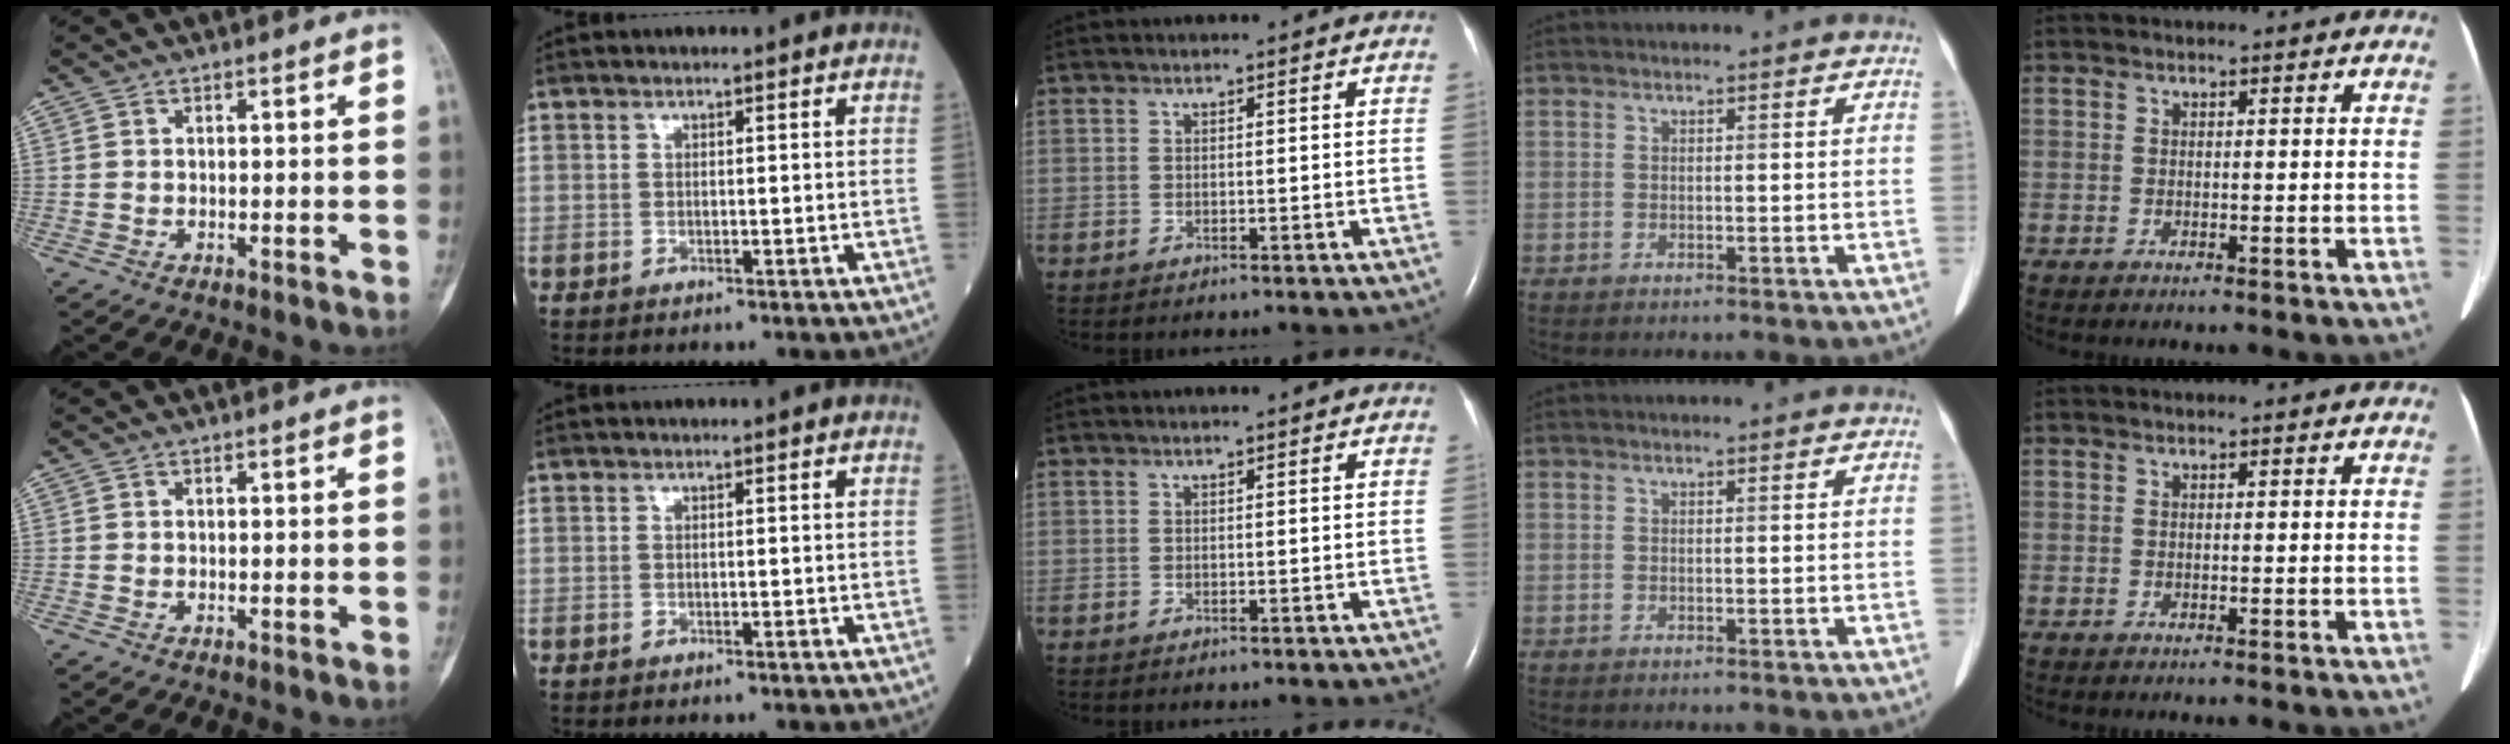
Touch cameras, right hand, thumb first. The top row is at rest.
{}